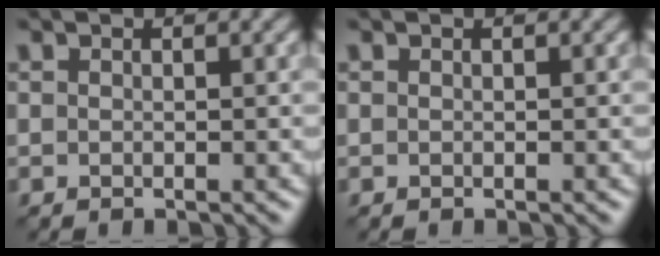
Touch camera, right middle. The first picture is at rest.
{"total": 0.0}